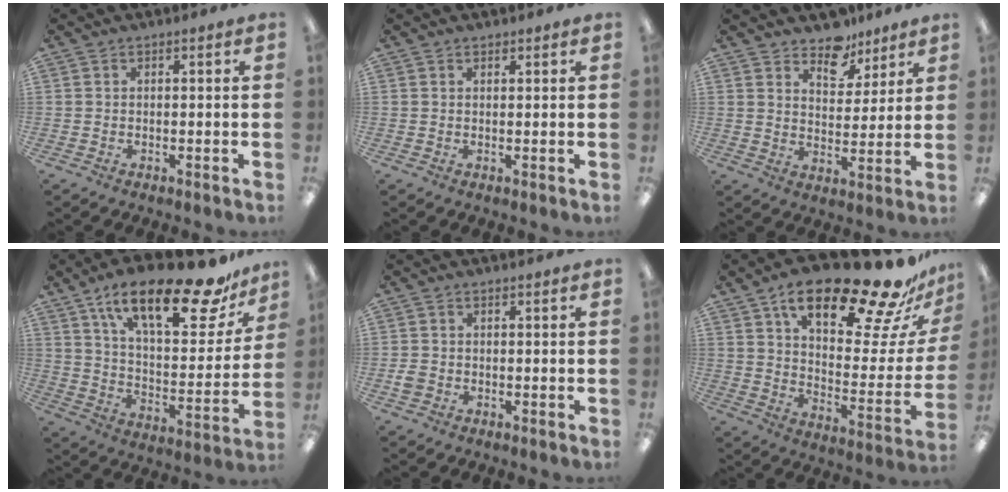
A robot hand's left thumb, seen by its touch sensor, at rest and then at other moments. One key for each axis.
{"total": 0.9, "fx": 0.8, "fy": 0.4, "fz": 0.1, "tx": -0.003, "ty": 0.000, "tz": 0.015}
{"total": 8.9, "fx": 7.2, "fy": 4.7, "fz": 2.1, "tx": -0.022, "ty": -0.048, "tz": 0.131}
{"total": 23.8, "fx": 16.4, "fy": 7.9, "fz": 15.4, "tx": -0.235, "ty": -0.096, "tz": 0.268}
{"total": 1.9, "fx": -0.5, "fy": 1.7, "fz": 0.8, "tx": -0.013, "ty": 0.004, "tz": -0.008}
{"total": 26.9, "fx": 19.6, "fy": 7.9, "fz": 16.7, "tx": -0.235, "ty": -0.135, "tz": 0.311}